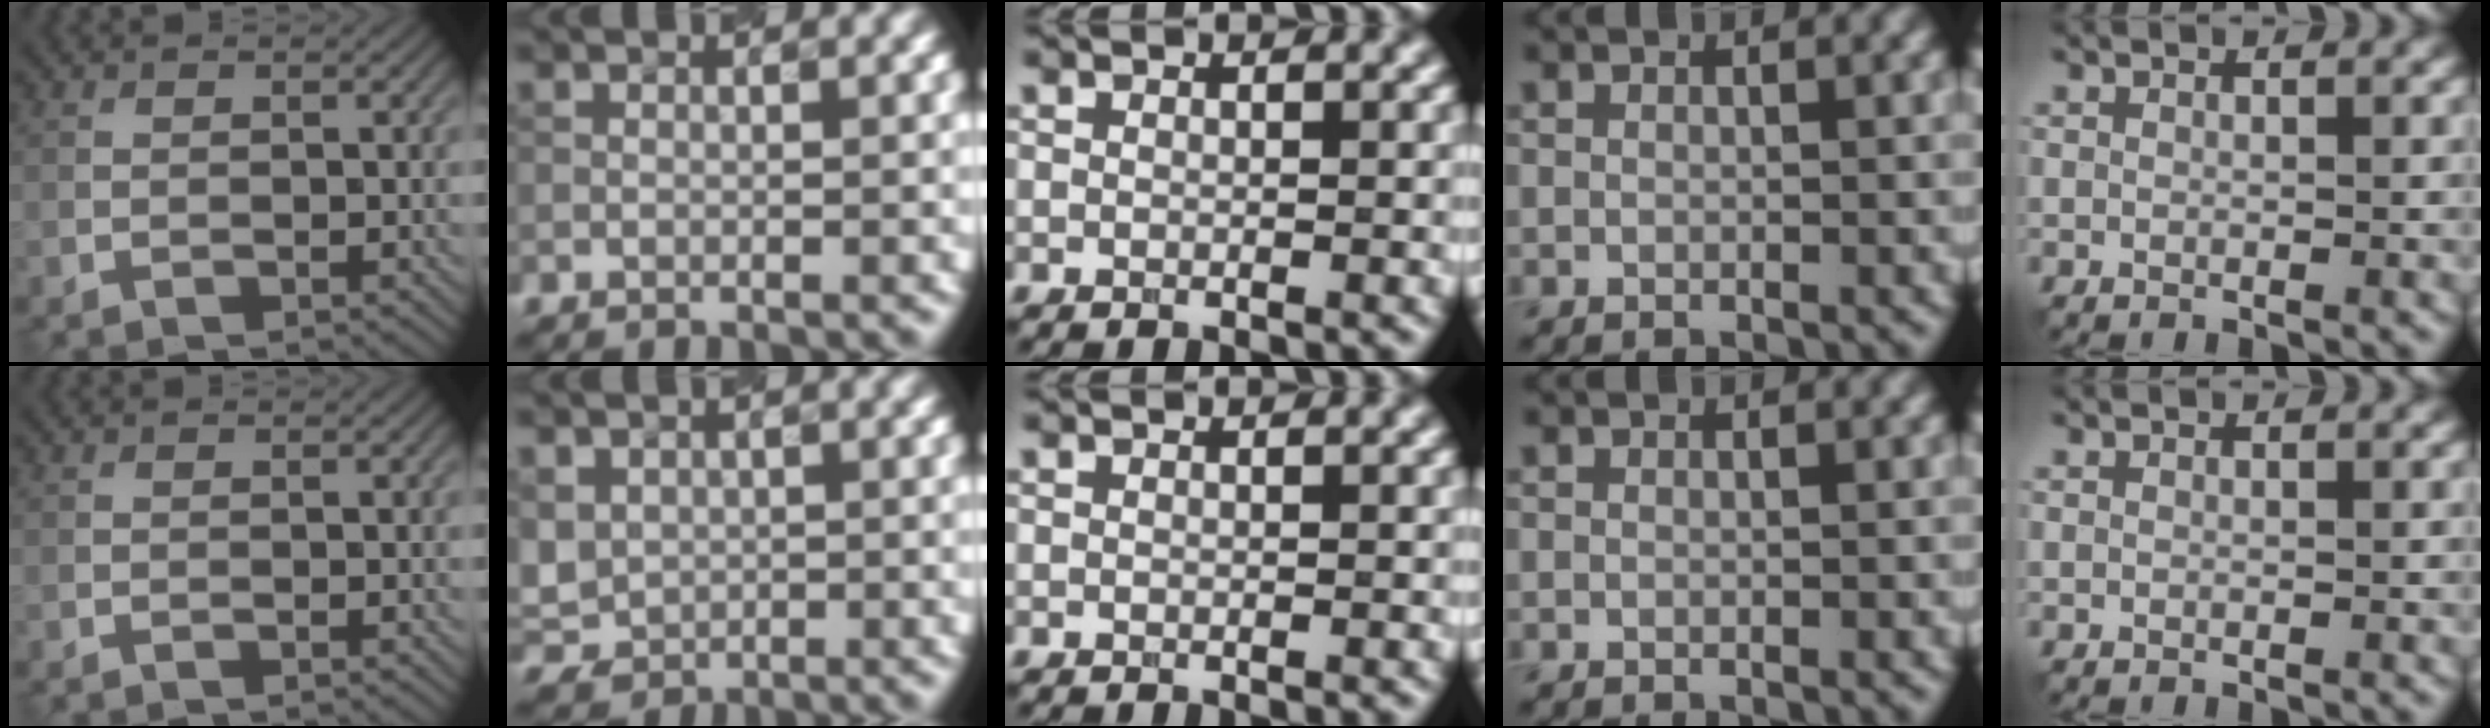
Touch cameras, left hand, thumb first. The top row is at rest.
{"index": {"total": 3.2, "force": [0.6, 2.9, 1.1], "torque": [-0.035, 0.001, 0.018]}}